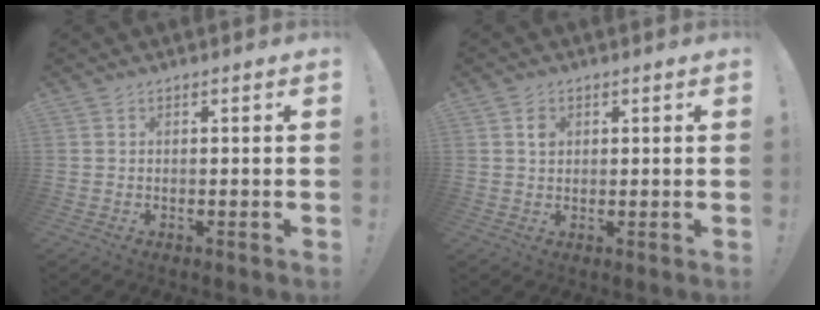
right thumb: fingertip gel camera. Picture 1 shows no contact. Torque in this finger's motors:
{"motor_torque": [-0.04, 0.08, 0.22, -0.26, 0.00]}